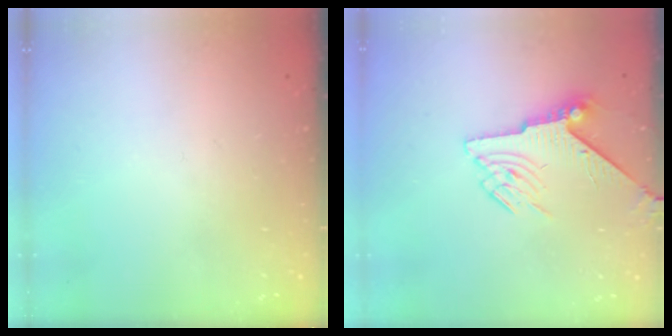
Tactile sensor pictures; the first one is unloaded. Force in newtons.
{"total": 6.7, "press": 6.6, "slide": 1.0}